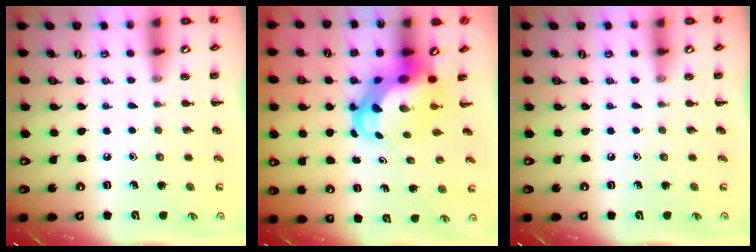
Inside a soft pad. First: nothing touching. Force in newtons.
{"total": 6.4, "press": 6.1, "slide": 1.7}
{"total": 0.0}